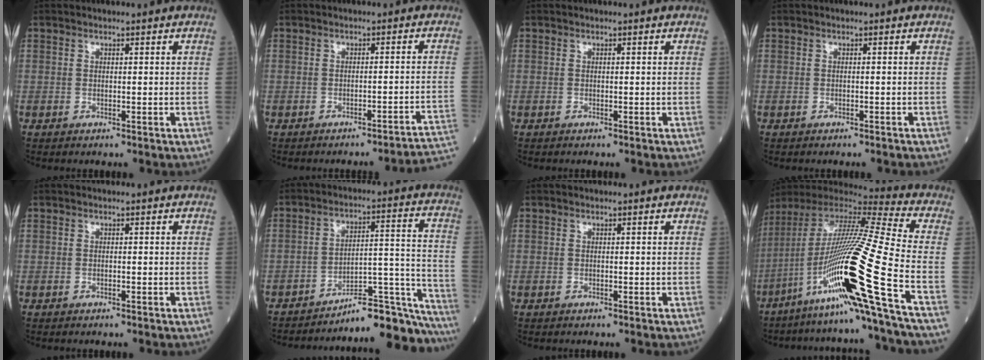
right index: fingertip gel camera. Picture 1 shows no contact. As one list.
[{"total": 7.2, "force": [-6.7, -1.4, 2.2], "torque": [0.000, 0.003, -0.075]}, {"total": 0.0}, {"total": 0.6, "force": [-0.6, 0.0, 0.2], "torque": [-0.004, -0.001, -0.008]}, {"total": 0.0}, {"total": 16.8, "force": [-16.3, 1.1, 3.7], "torque": [-0.008, 0.064, -0.227]}, {"total": 0.0}, {"total": 25.0, "force": [-10.6, -1.7, 22.5], "torque": [-0.416, -0.029, -0.197]}]